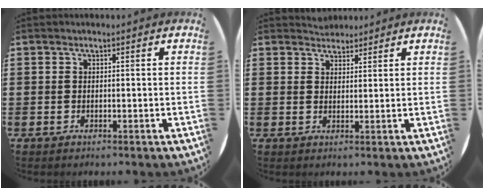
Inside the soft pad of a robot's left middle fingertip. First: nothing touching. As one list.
[{"total": 2.2, "force": [2.1, 0.6, -0.1], "torque": [-0.002, 0.002, 0.042]}]